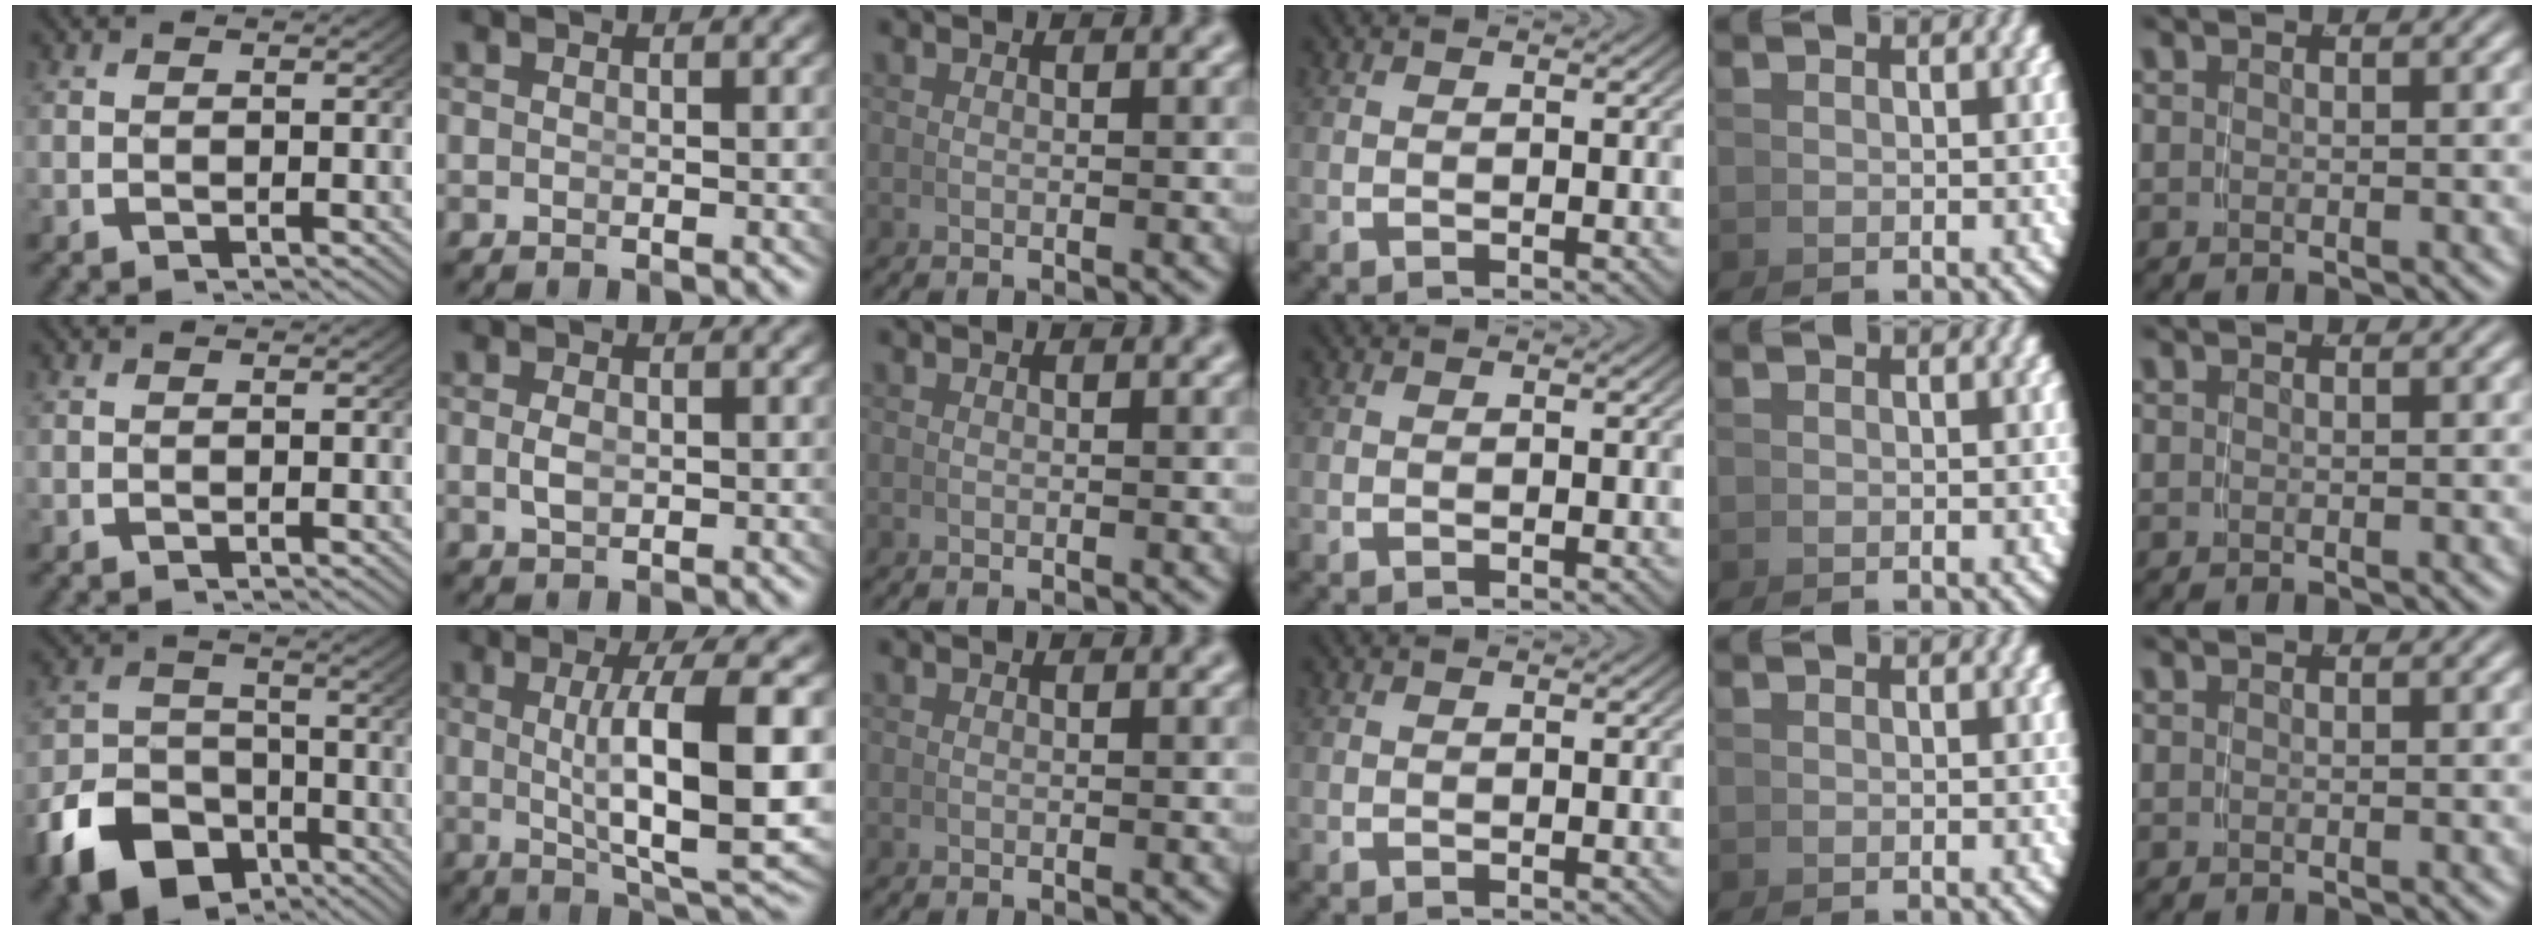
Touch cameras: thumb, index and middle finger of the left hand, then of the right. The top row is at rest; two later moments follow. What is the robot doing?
{"motion": "grasp_and_lifting", "object": "coin"}